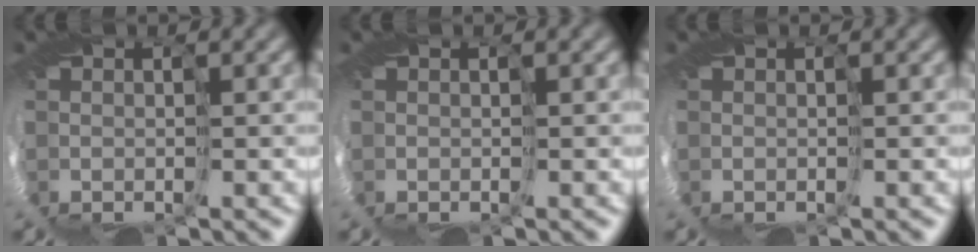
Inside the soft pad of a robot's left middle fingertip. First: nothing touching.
{"total": 0.0}
{"total": 0.0}